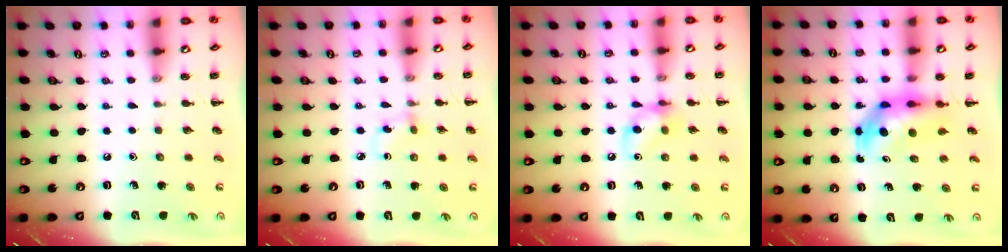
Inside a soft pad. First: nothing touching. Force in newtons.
{"total": 2.3, "press": 2.0, "slide": 1.1}
{"total": 9.5, "press": 9.5, "slide": 0.8}
{"total": 6.4, "press": 6.2, "slide": 1.5}